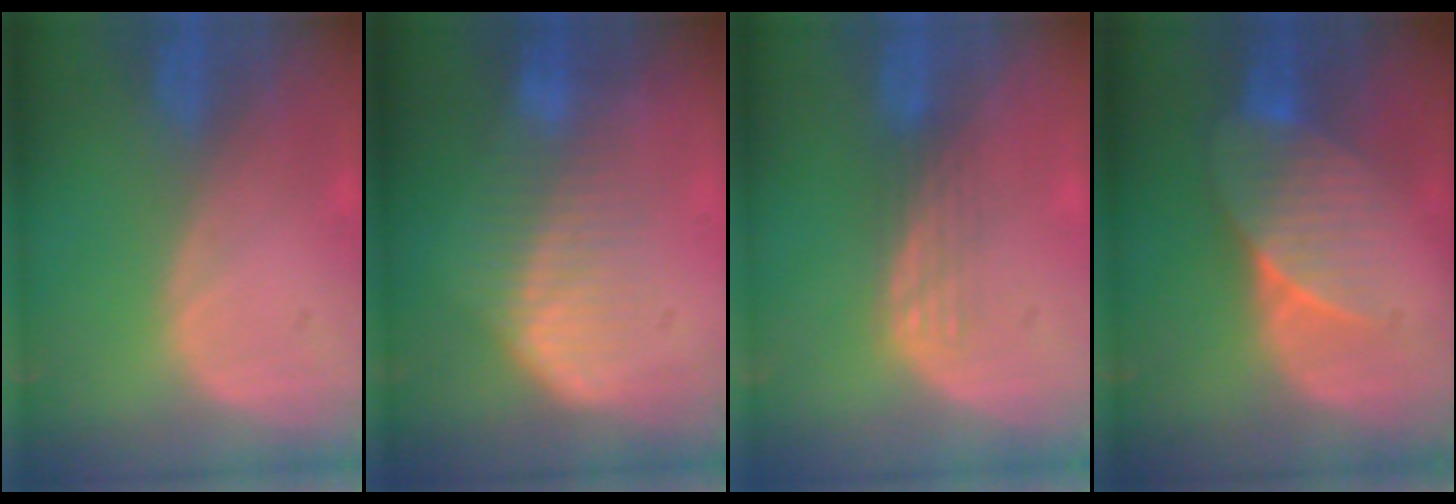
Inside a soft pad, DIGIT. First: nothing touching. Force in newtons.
{"total": 6.5, "press": 6.0, "slide": 2.4}
{"total": 2.9, "press": 2.6, "slide": 1.4}
{"total": 7.2, "press": 6.6, "slide": 2.9}